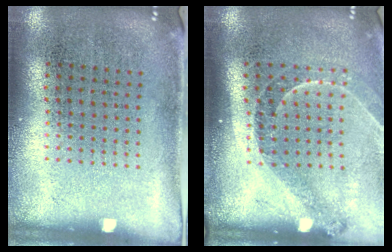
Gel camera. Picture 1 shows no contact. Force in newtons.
{"total": 1.4, "press": 1.3, "slide": 0.5}